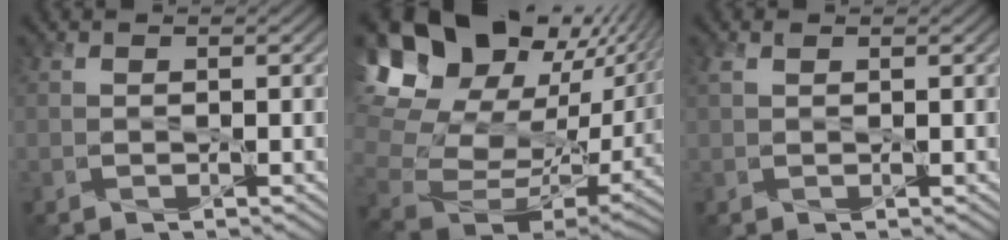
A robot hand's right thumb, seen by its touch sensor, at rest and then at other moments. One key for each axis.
{"total": 20.7, "fx": 10.7, "fy": 13.8, "fz": 11.1, "tx": -0.242, "ty": 0.043, "tz": 0.209}
{"total": 1.1, "fx": 0.8, "fy": 0.6, "fz": 0.5, "tx": -0.013, "ty": 0.001, "tz": 0.013}